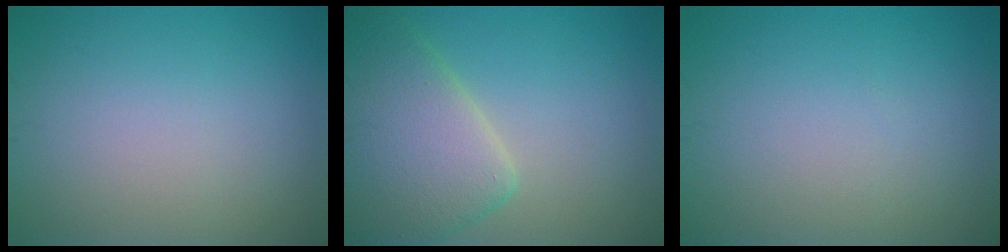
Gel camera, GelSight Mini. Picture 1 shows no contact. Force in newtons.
{"total": 7.4, "press": 7.4, "slide": 0.4}
{"total": 0.0}